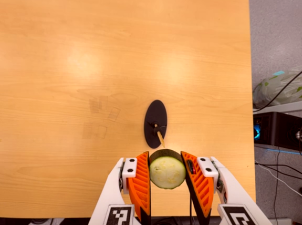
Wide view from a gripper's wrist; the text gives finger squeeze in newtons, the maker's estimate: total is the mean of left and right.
{"total": 12.0, "left": 12.5, "right": 11.6}